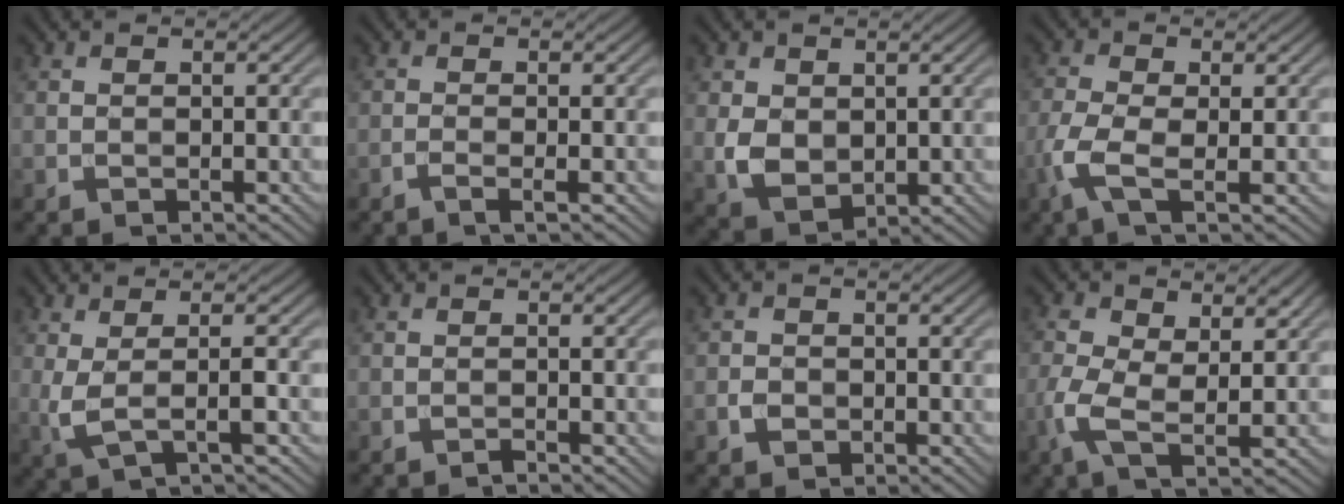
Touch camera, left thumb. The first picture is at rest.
{"total": 1.5, "force": [-0.8, 0.1, 1.3], "torque": [-0.021, 0.004, -0.024]}
{"total": 4.6, "force": [0.7, 3.5, 3.0], "torque": [-0.073, -0.006, 0.019]}
{"total": 5.0, "force": [-1.4, 2.0, 4.3], "torque": [-0.113, -0.001, -0.035]}
{"total": 4.0, "force": [-0.1, 0.9, 3.9], "torque": [-0.085, 0.000, -0.005]}
{"total": 0.6, "force": [-0.6, 0.0, 0.2], "torque": [-0.003, 0.003, -0.013]}
{"total": 1.7, "force": [-0.7, 1.3, 0.8], "torque": [-0.013, -0.002, -0.017]}
{"total": 6.1, "force": [0.1, 3.2, 5.2], "torque": [-0.133, -0.001, -0.004]}